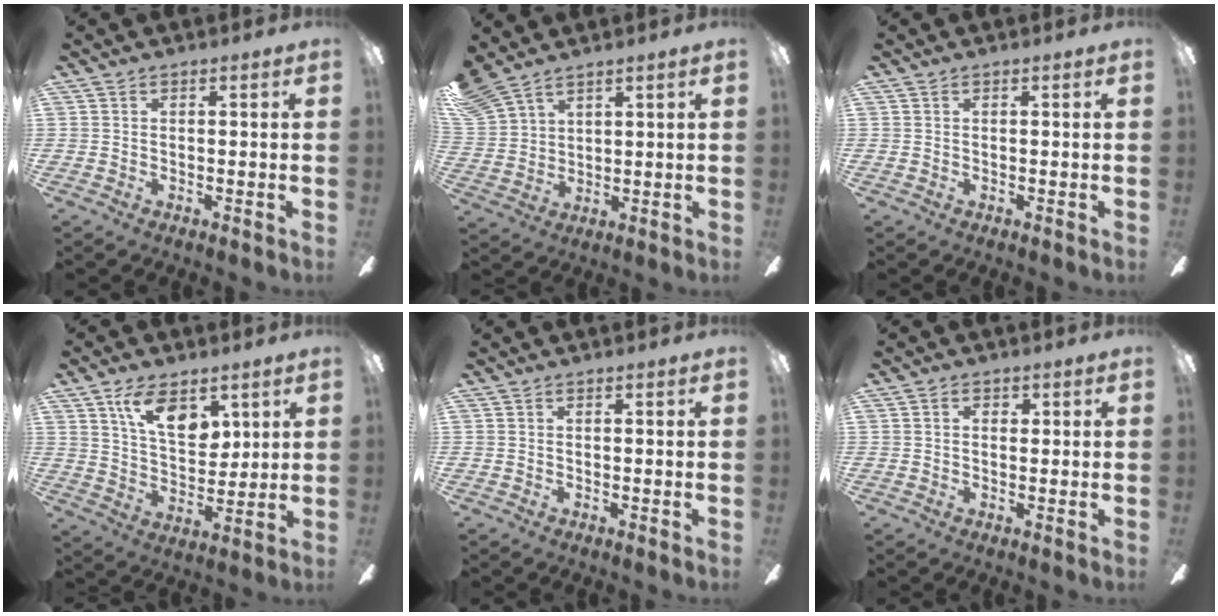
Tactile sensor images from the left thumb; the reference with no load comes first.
{"total": 7.9, "force": [6.8, 3.2, 2.3], "torque": [-0.069, -0.024, 0.136]}
{"total": 0.0}
{"total": 12.0, "force": [6.8, 6.5, 7.4], "torque": [-0.123, -0.019, 0.123]}
{"total": 0.0}
{"total": 1.6, "force": [0.6, 1.2, 0.8], "torque": [-0.009, 0.003, 0.007]}